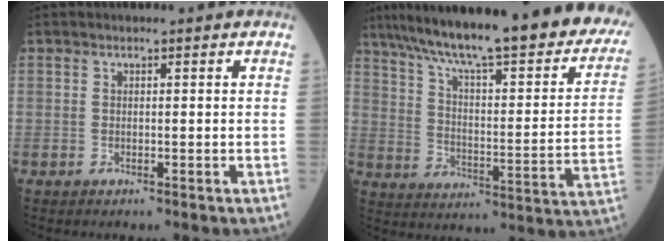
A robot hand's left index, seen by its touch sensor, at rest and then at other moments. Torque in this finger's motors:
{"motor_torque": [0.46, -1.20, 1.05, 0.21]}